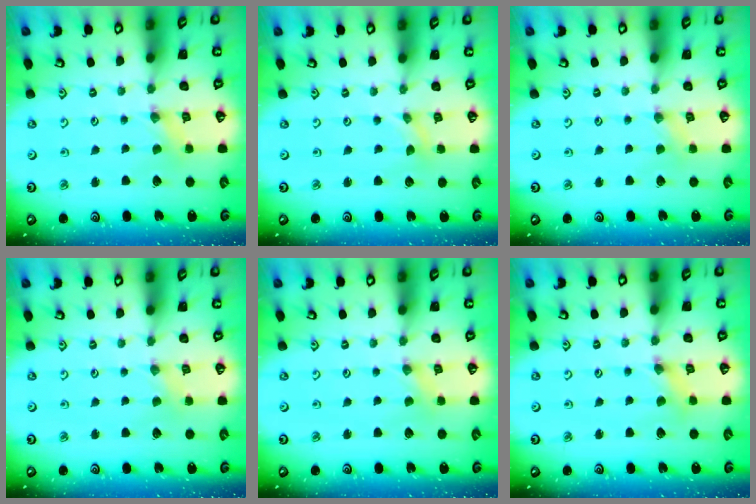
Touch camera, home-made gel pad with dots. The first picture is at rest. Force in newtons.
{"total": 0.0}
{"total": 1.8, "press": 1.8, "slide": 0.3}
{"total": 0.0}
{"total": 0.0}
{"total": 1.9, "press": 1.9, "slide": 0.2}